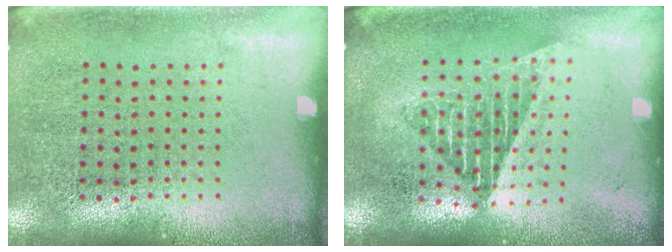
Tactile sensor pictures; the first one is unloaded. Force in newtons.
{"total": 1.6, "press": 1.4, "slide": 0.9}